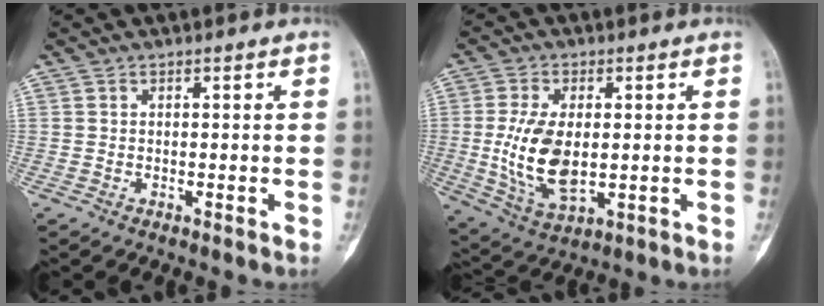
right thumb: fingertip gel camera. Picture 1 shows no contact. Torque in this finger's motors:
{"motor_torque": [1.96, 1.34, 0.97, -1.13, 0.36]}